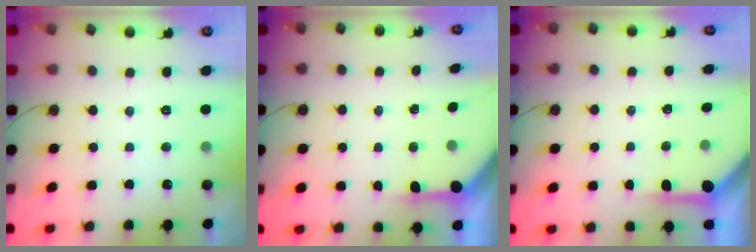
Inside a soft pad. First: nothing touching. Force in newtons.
{"total": 6.1, "press": 6.1, "slide": 0.5}
{"total": 3.9, "press": 3.9, "slide": 0.3}